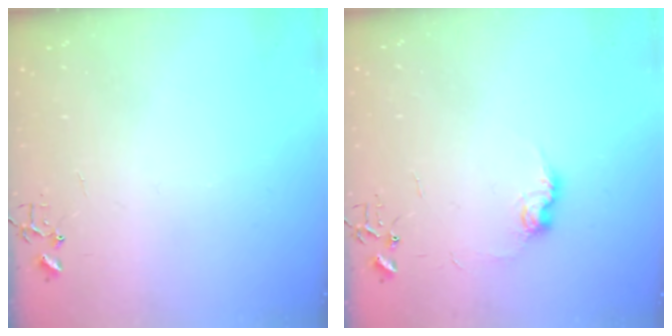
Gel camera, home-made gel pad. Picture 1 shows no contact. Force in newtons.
{"total": 8.4, "press": 8.4, "slide": 0.1}